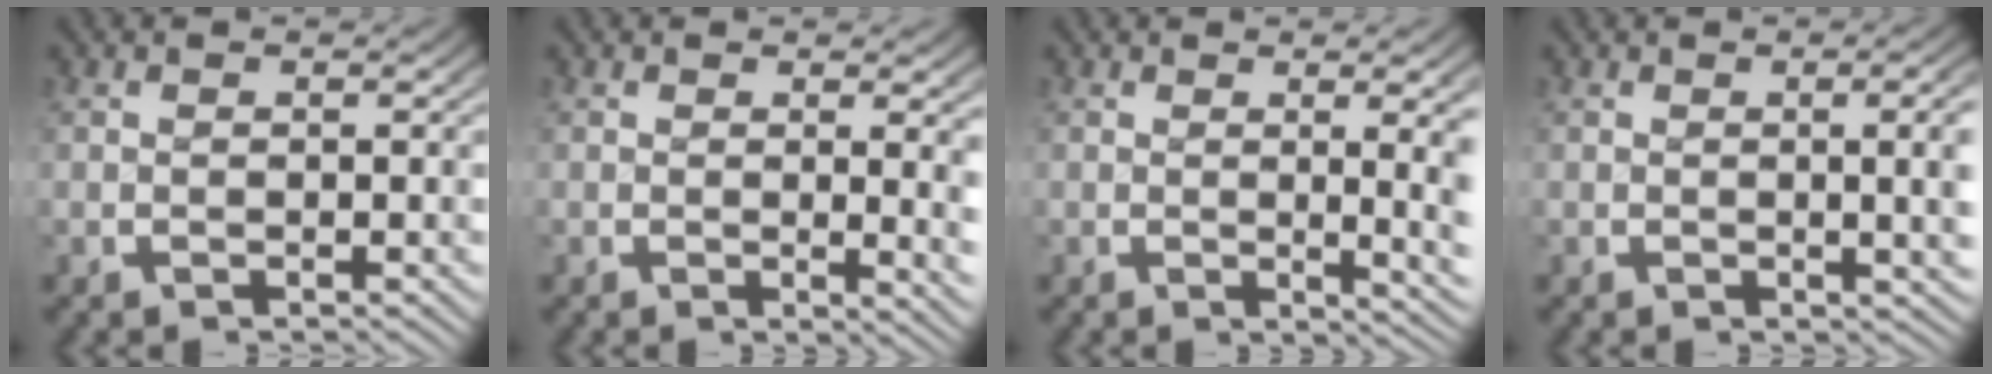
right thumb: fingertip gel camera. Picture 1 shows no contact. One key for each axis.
{"total": 3.0, "fx": 0.0, "fy": 1.0, "fz": 2.9, "tx": -0.036, "ty": -0.012, "tz": 0.004}
{"total": 4.7, "fx": -0.6, "fy": 1.8, "fz": 4.4, "tx": -0.057, "ty": -0.011, "tz": -0.003}
{"total": 4.9, "fx": 0.2, "fy": 1.8, "fz": 4.5, "tx": -0.038, "ty": 0.009, "tz": -0.002}